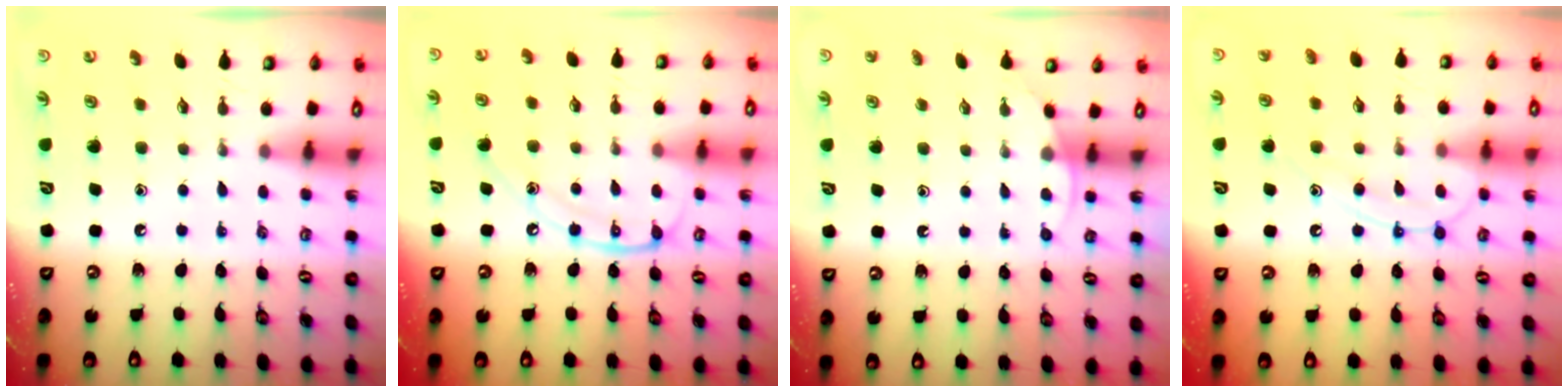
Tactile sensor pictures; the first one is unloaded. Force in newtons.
{"total": 12.5, "press": 12.4, "slide": 1.4}
{"total": 3.9, "press": 3.8, "slide": 0.4}
{"total": 13.2, "press": 13.2, "slide": 1.2}